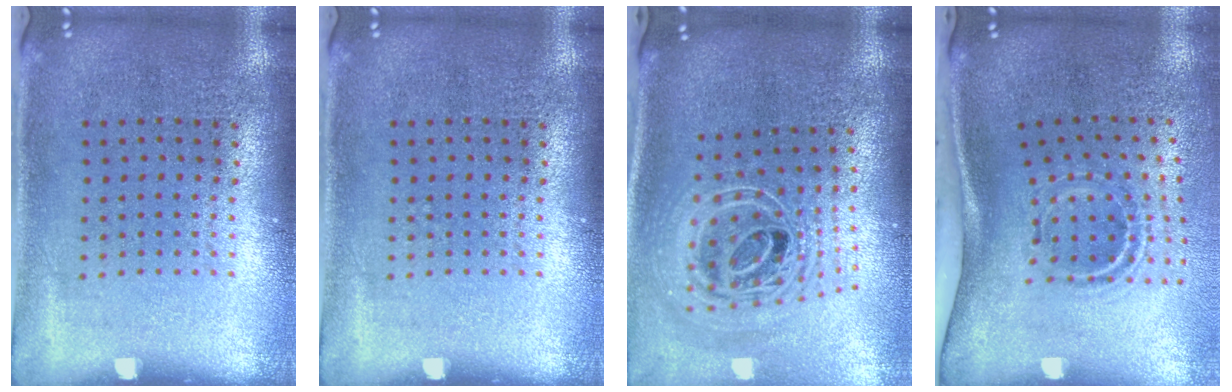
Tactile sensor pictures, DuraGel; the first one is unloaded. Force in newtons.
{"total": 0.0}
{"total": 2.7, "press": 2.0, "slide": 1.8}
{"total": 2.2, "press": 1.2, "slide": 1.8}